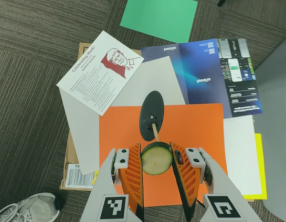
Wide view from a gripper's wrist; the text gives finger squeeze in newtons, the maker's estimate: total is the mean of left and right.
{"total": 9.4, "left": 10.2, "right": 8.6}